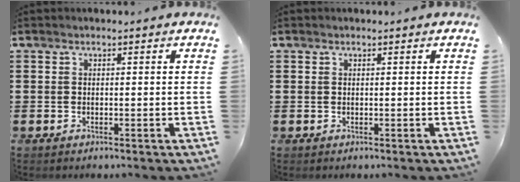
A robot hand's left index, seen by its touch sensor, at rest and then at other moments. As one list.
[{"total": 0.0}]